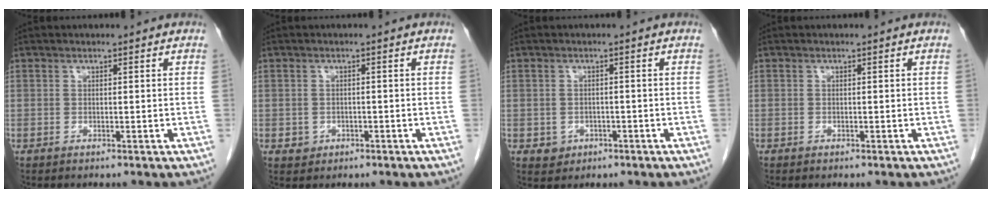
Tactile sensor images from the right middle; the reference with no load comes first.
{"total": 1.7, "force": [-0.6, 1.5, 0.4], "torque": [-0.008, 0.004, -0.003]}
{"total": 2.5, "force": [-1.0, 2.2, 0.6], "torque": [-0.011, 0.005, -0.005]}
{"total": 0.0}